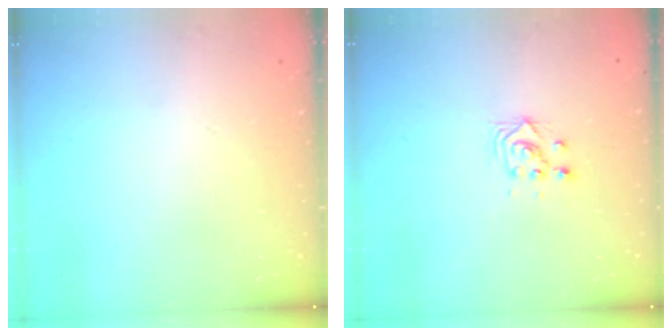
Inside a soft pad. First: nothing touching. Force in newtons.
{"total": 2.8, "press": 2.8, "slide": 0.1}